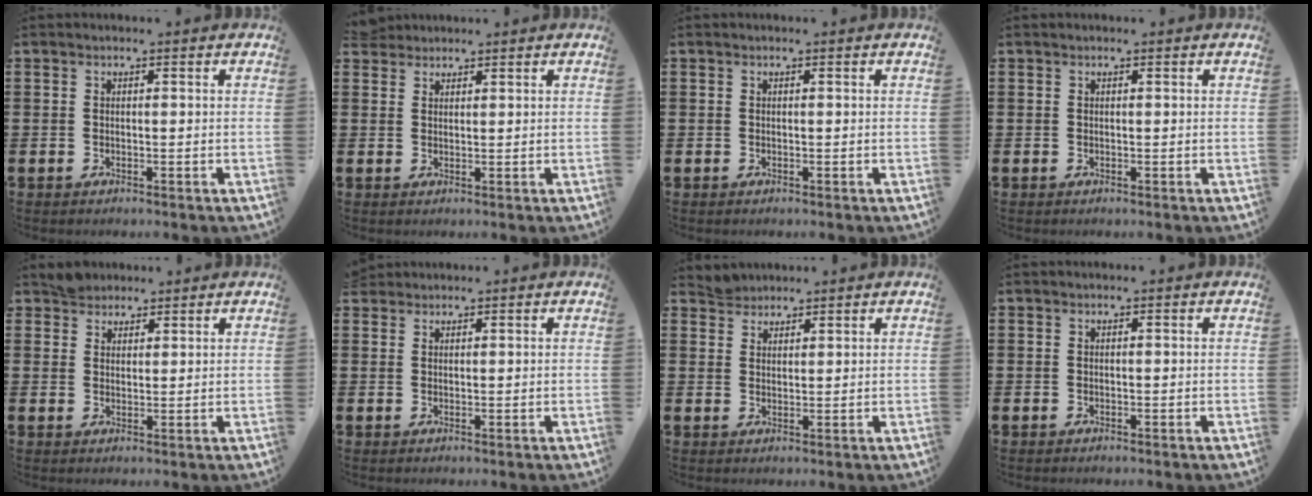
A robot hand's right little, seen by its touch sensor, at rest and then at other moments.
{"total": 2.2, "force": [2.1, 0.7, 0.0], "torque": [0.003, 0.000, 0.039]}
{"total": 0.0}
{"total": 0.0}
{"total": 3.3, "force": [3.0, 1.4, 0.1], "torque": [0.006, -0.003, 0.056]}
{"total": 1.2, "force": [1.2, 0.4, -0.1], "torque": [0.007, 0.002, 0.021]}
{"total": 2.6, "force": [2.5, 0.7, -0.3], "torque": [0.014, -0.005, 0.045]}
{"total": 0.0}